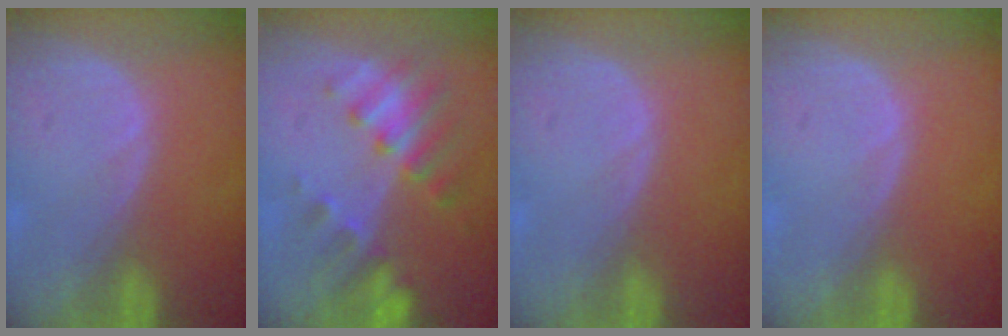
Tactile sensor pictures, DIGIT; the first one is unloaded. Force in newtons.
{"total": 7.9, "press": 7.0, "slide": 3.7}
{"total": 0.0}
{"total": 0.0}